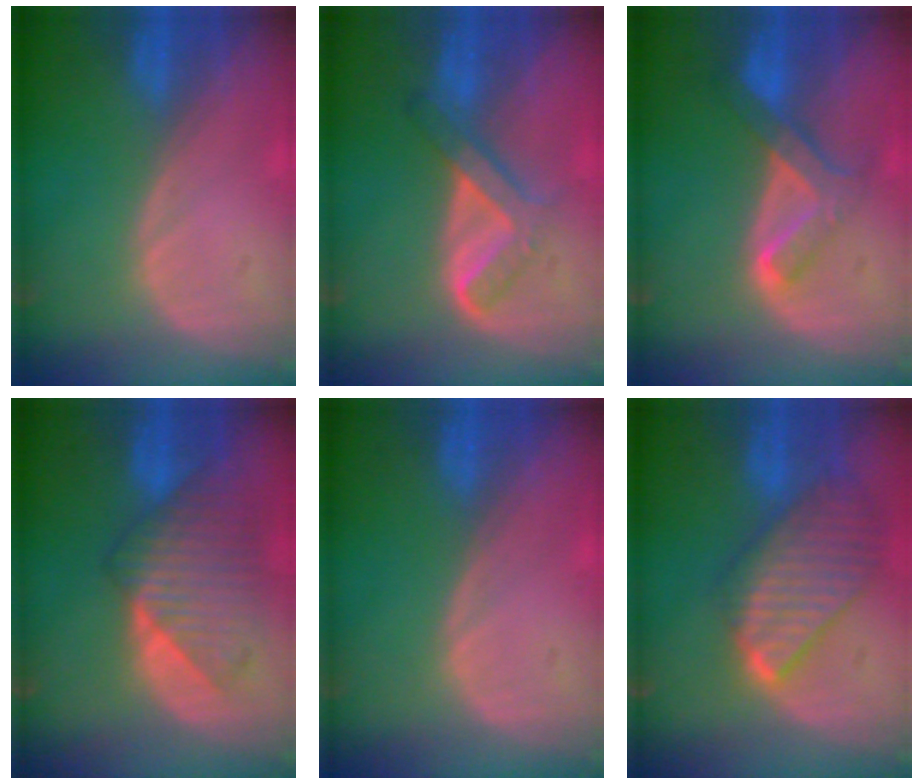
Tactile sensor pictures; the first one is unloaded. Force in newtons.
{"total": 5.6, "press": 5.1, "slide": 2.2}
{"total": 6.9, "press": 5.8, "slide": 3.7}
{"total": 8.9, "press": 8.0, "slide": 3.7}
{"total": 0.0}
{"total": 9.7, "press": 8.4, "slide": 4.9}